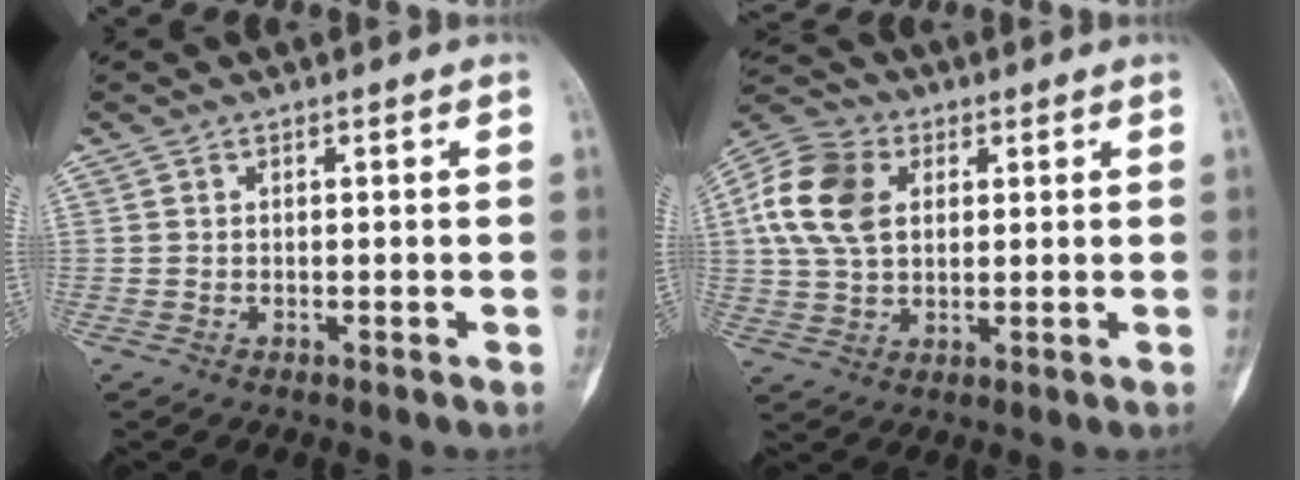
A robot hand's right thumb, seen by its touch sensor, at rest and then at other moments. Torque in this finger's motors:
{"motor_torque": [-0.10, 0.65, 0.94, 0.07, 0.13]}